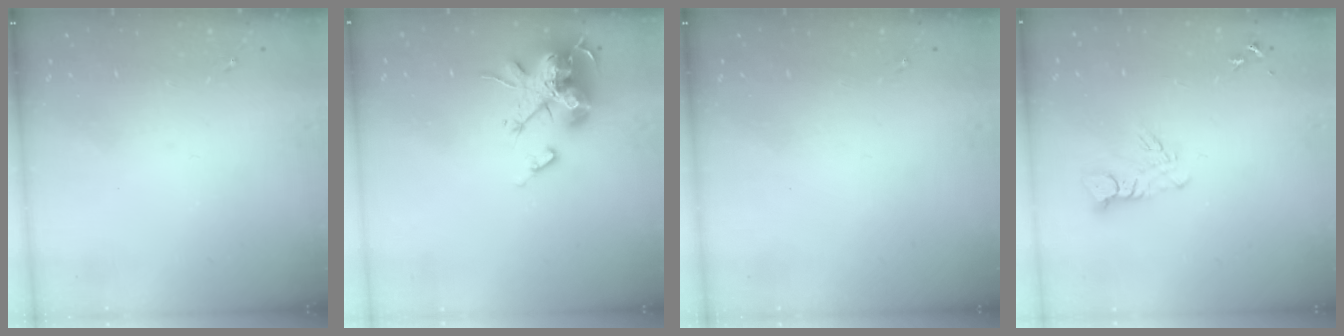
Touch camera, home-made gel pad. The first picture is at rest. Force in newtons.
{"total": 19.6, "press": 19.6, "slide": 0.1}
{"total": 0.0}
{"total": 6.1, "press": 6.0, "slide": 0.6}